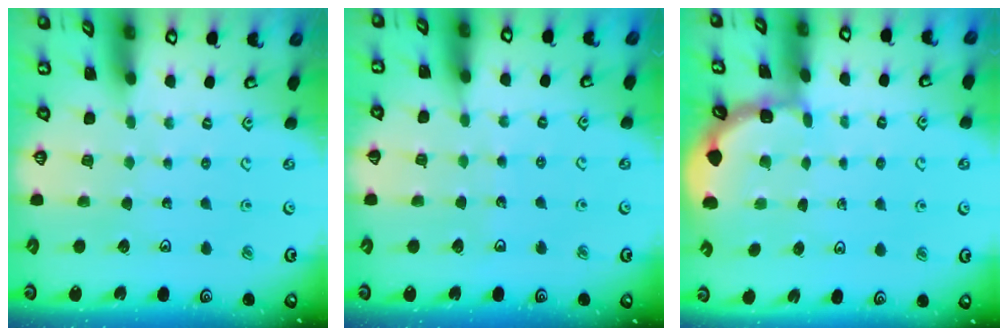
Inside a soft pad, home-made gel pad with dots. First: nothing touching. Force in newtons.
{"total": 3.1, "press": 3.1, "slide": 0.3}
{"total": 2.1, "press": 2.1, "slide": 0.2}